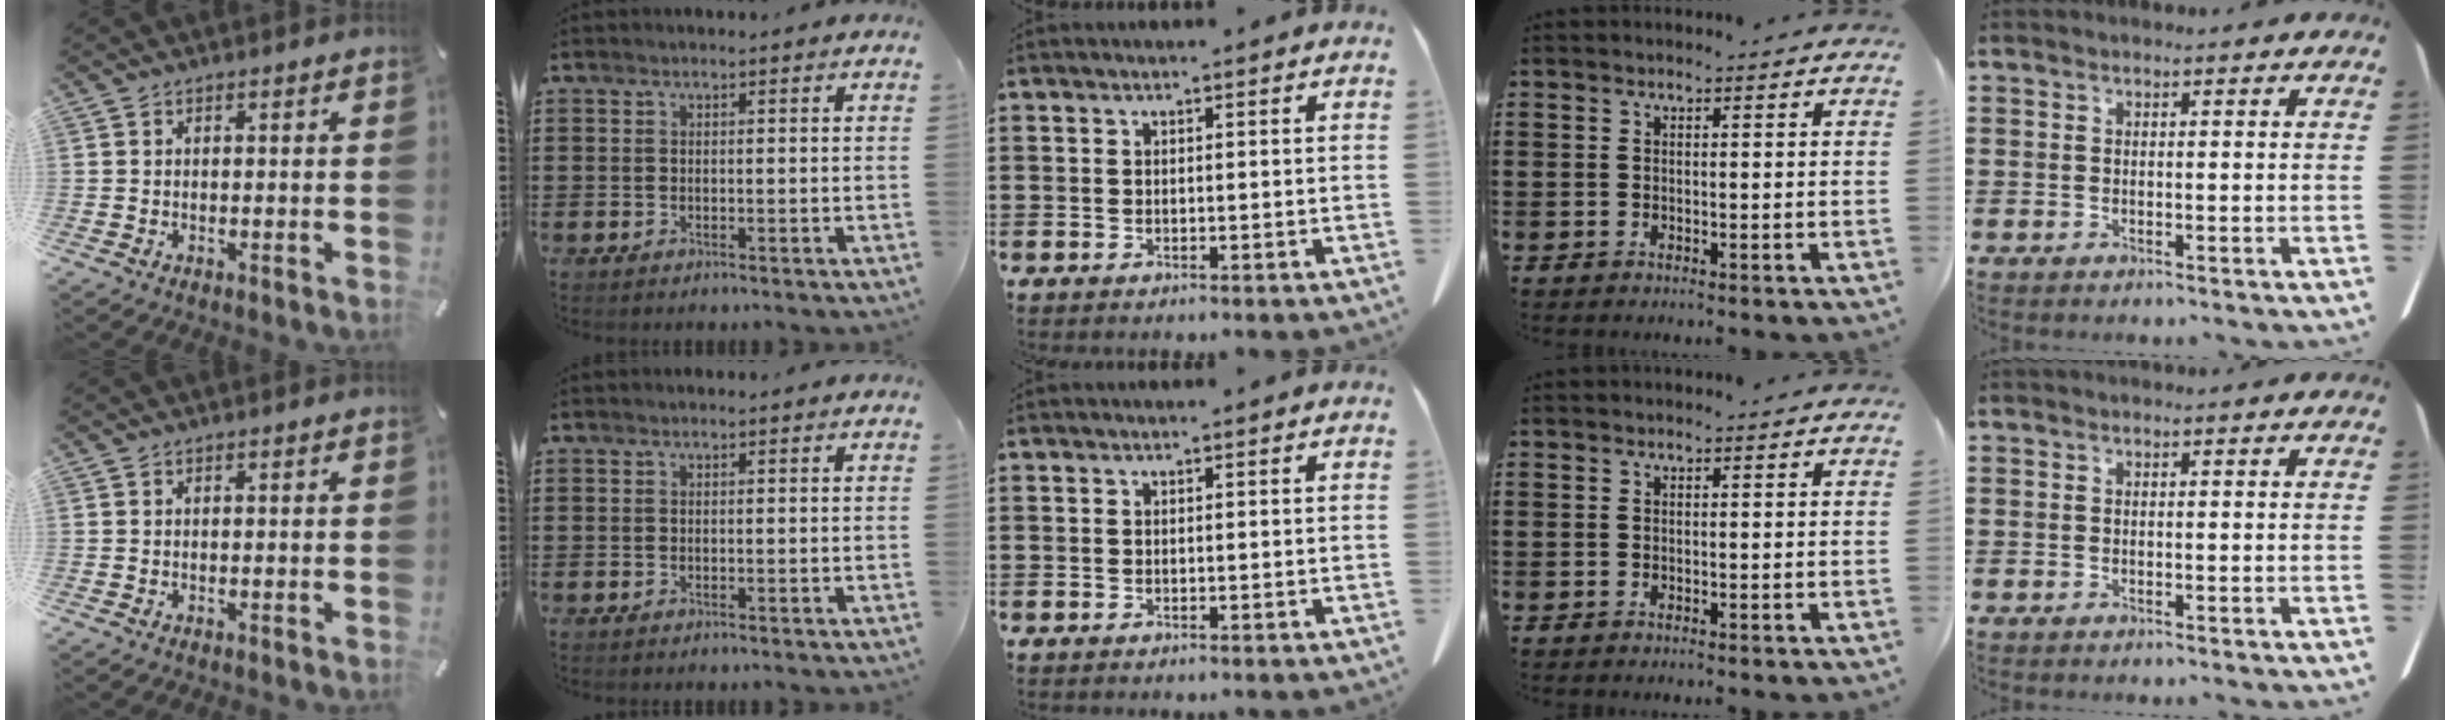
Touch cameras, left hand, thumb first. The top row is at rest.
{}